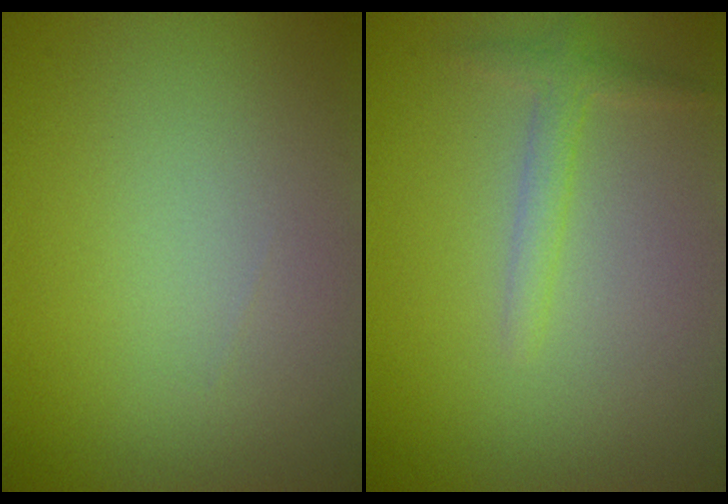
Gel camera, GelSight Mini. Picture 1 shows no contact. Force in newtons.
{"total": 1.7, "press": 1.7, "slide": 0.1}